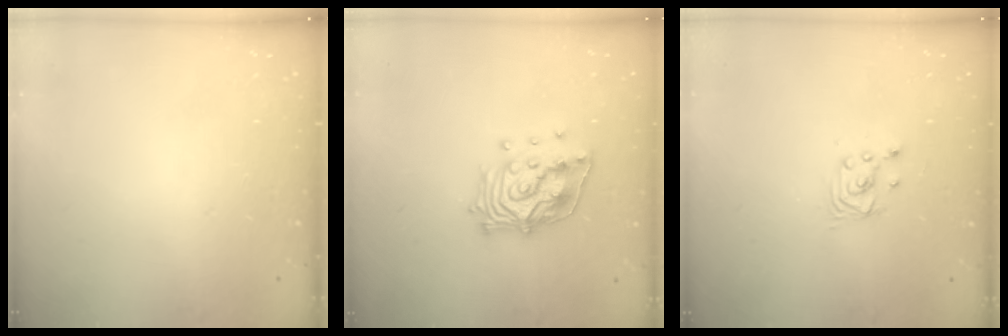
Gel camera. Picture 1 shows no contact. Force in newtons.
{"total": 14.9, "press": 14.8, "slide": 2.2}
{"total": 2.2, "press": 2.2, "slide": 0.3}